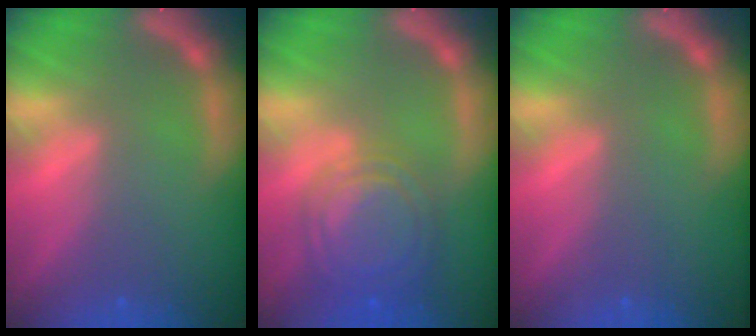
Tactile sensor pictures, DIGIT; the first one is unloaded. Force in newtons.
{"total": 8.0}
{"total": 0.0}